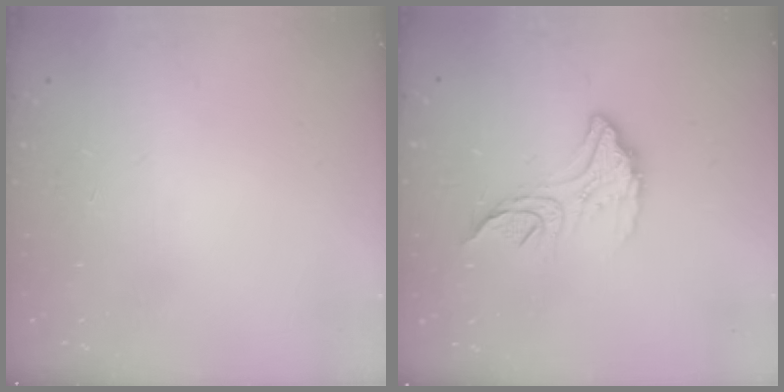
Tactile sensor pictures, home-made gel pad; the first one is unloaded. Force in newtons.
{"total": 12.4, "press": 12.4, "slide": 0.7}